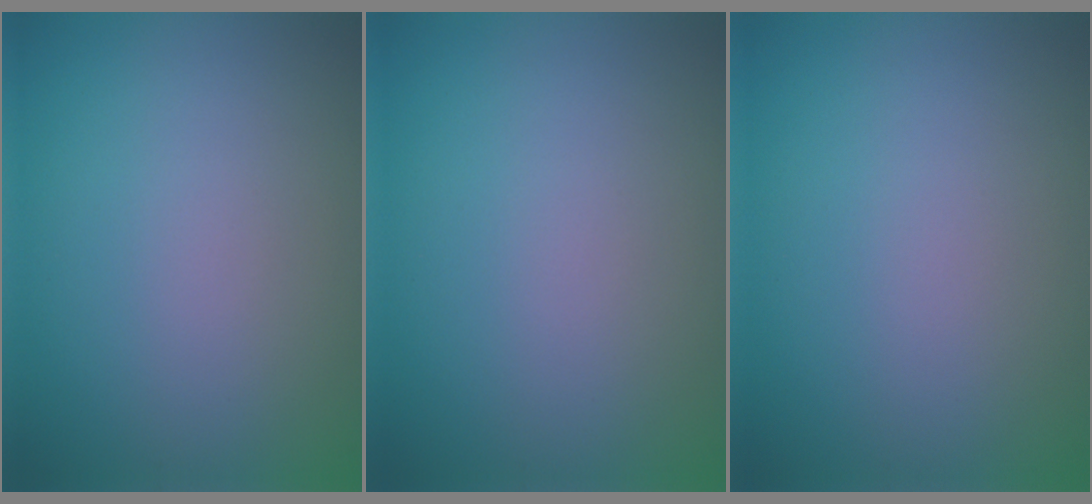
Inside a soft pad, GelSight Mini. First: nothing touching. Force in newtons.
{"total": 0.0}
{"total": 0.0}